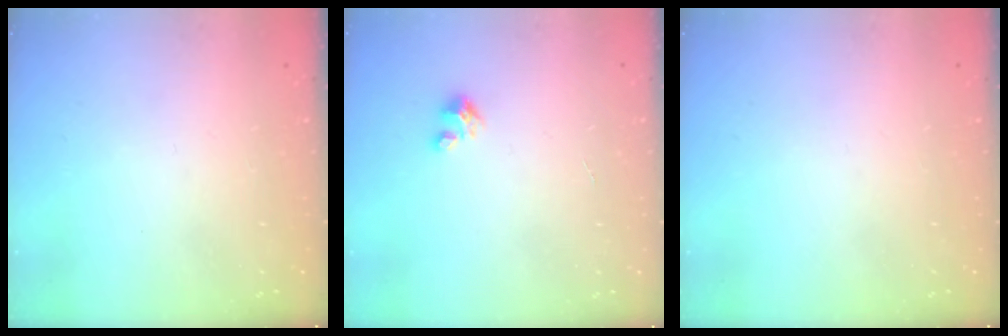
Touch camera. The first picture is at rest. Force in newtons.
{"total": 3.6, "press": 3.5, "slide": 0.2}
{"total": 0.0}